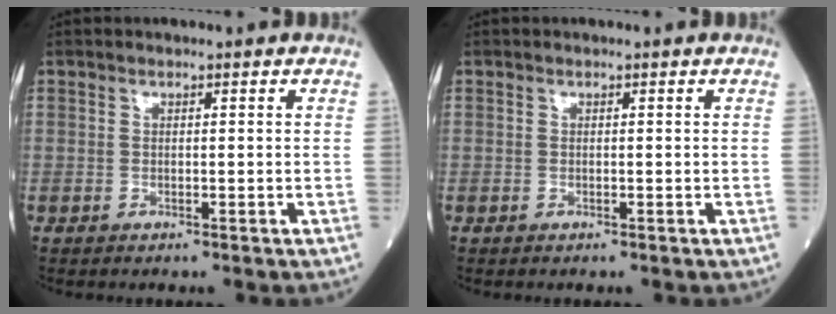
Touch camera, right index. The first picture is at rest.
{"total": 0.0}